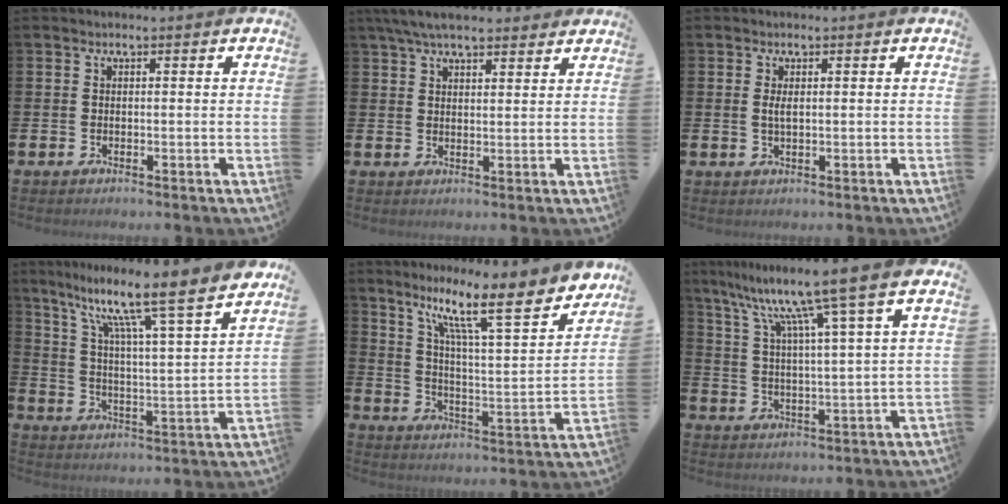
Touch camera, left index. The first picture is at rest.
{"total": 5.7, "force": [5.1, 1.3, 2.2], "torque": [-0.055, -0.011, 0.094]}
{"total": 1.7, "force": [0.4, 0.6, 1.6], "torque": [-0.027, 0.000, 0.005]}
{"total": 10.7, "force": [8.7, 0.5, 6.2], "torque": [-0.133, -0.074, 0.133]}
{"total": 13.7, "force": [9.5, 2.5, 9.5], "torque": [-0.175, -0.058, 0.148]}
{"total": 11.0, "force": [8.5, -0.2, 7.0], "torque": [-0.152, -0.051, 0.132]}